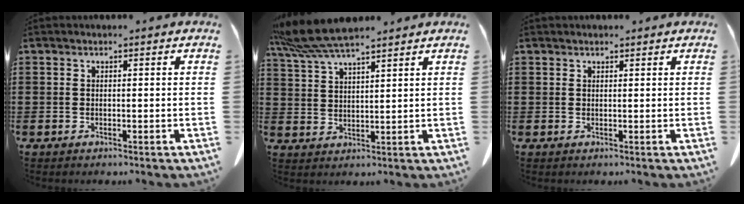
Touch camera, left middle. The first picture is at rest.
{"total": 7.2, "force": [6.1, 0.7, 3.8], "torque": [-0.098, -0.015, 0.110]}
{"total": 2.6, "force": [1.2, 0.8, 2.2], "torque": [-0.047, 0.006, 0.019]}